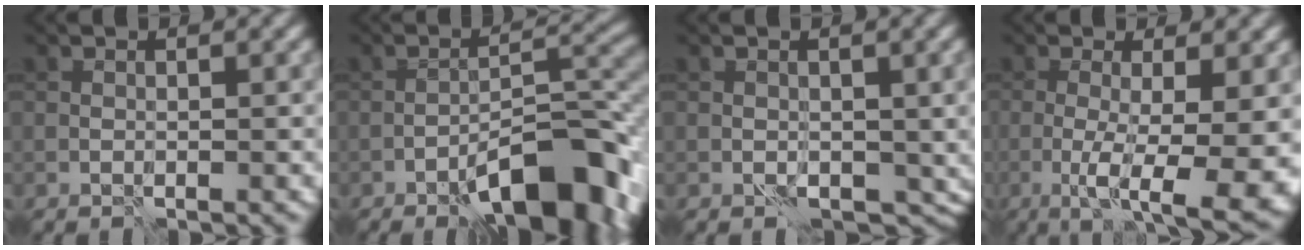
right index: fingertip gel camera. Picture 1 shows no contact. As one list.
[{"total": 9.0, "force": [-5.5, 2.8, 6.6], "torque": [-0.087, 0.019, -0.087]}, {"total": 3.5, "force": [-0.9, 2.4, 2.3], "torque": [-0.020, -0.008, -0.009]}, {"total": 9.2, "force": [-2.2, 2.4, 8.6], "torque": [-0.124, -0.013, -0.025]}]